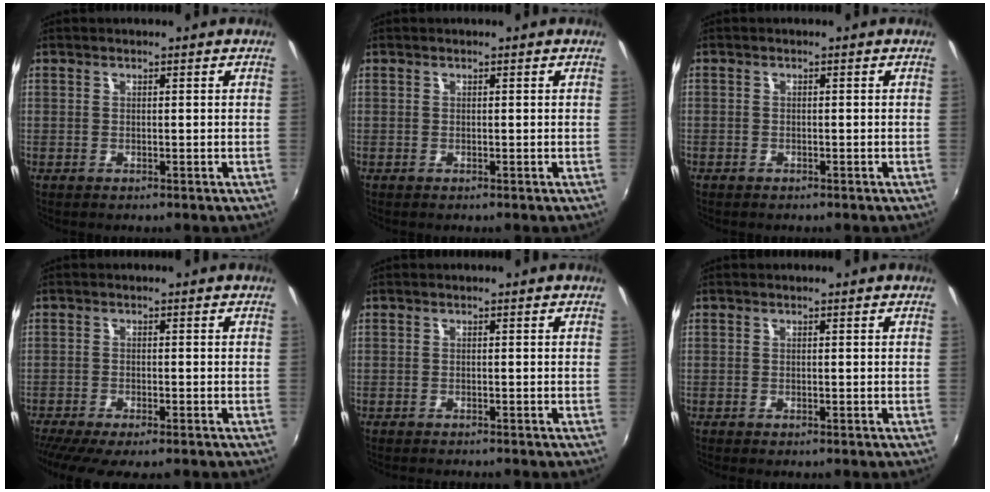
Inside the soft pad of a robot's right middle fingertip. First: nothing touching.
{"total": 0.0}
{"total": 1.2, "force": [-0.8, 0.9, 0.0], "torque": [-0.005, 0.003, -0.012]}
{"total": 8.6, "force": [-7.0, 1.3, 4.8], "torque": [-0.110, -0.038, -0.115]}
{"total": 2.7, "force": [-2.5, 0.3, 0.9], "torque": [-0.025, -0.014, -0.043]}
{"total": 0.6, "force": [-0.6, 0.1, 0.2], "torque": [-0.007, -0.003, -0.010]}